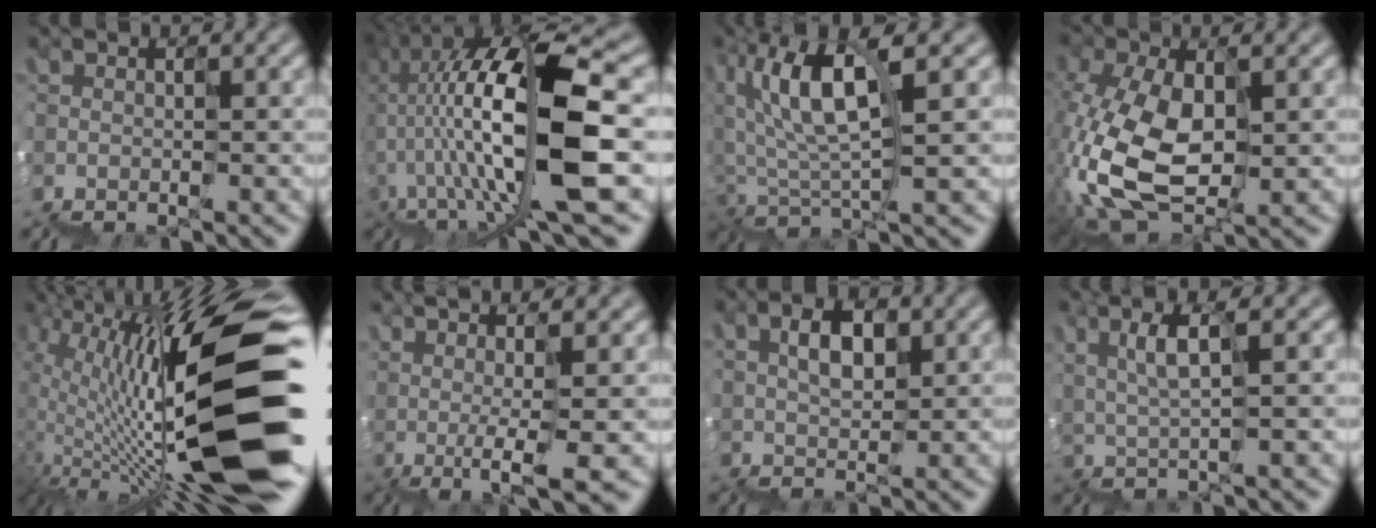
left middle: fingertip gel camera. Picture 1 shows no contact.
{"total": 13.2, "force": [2.2, 4.0, 12.4], "torque": [-0.229, 0.015, 0.064]}
{"total": 6.3, "force": [2.2, 1.8, 5.6], "torque": [-0.098, 0.018, 0.038]}
{"total": 6.7, "force": [-0.3, 4.4, 5.1], "torque": [-0.133, 0.000, 0.000]}
{"total": 14.8, "force": [2.3, 3.6, 14.2], "torque": [-0.230, 0.025, 0.047]}
{"total": 4.9, "force": [0.5, 0.9, 4.8], "torque": [-0.044, 0.008, 0.019]}
{"total": 2.7, "force": [2.3, 1.1, 1.1], "torque": [-0.006, 0.015, 0.045]}
{"total": 2.9, "force": [2.1, 0.2, 2.0], "torque": [-0.030, 0.011, 0.046]}